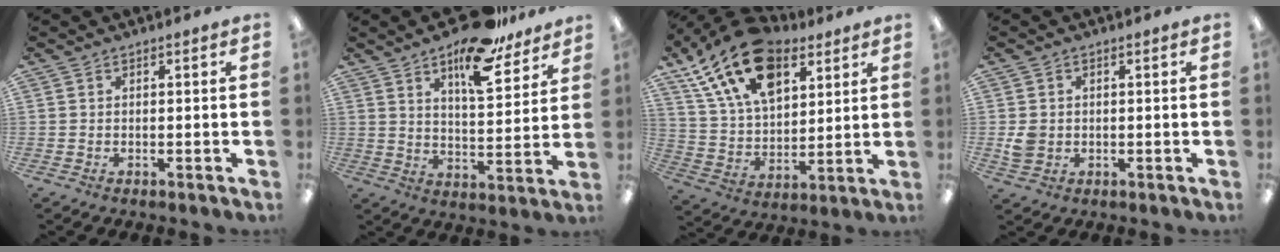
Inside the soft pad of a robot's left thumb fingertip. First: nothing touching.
{"total": 14.8, "force": [10.9, 5.3, 8.5], "torque": [-0.125, -0.062, 0.184]}
{"total": 20.2, "force": [11.7, 11.6, 11.7], "torque": [-0.219, -0.044, 0.211]}
{"total": 3.6, "force": [0.0, 3.2, 1.7], "torque": [-0.023, 0.004, 0.001]}